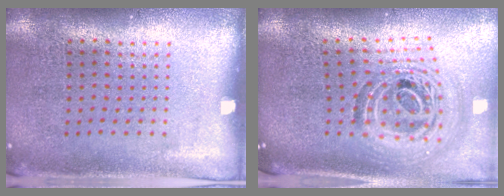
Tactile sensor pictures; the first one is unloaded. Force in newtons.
{"total": 1.8, "press": 1.5, "slide": 1.0}